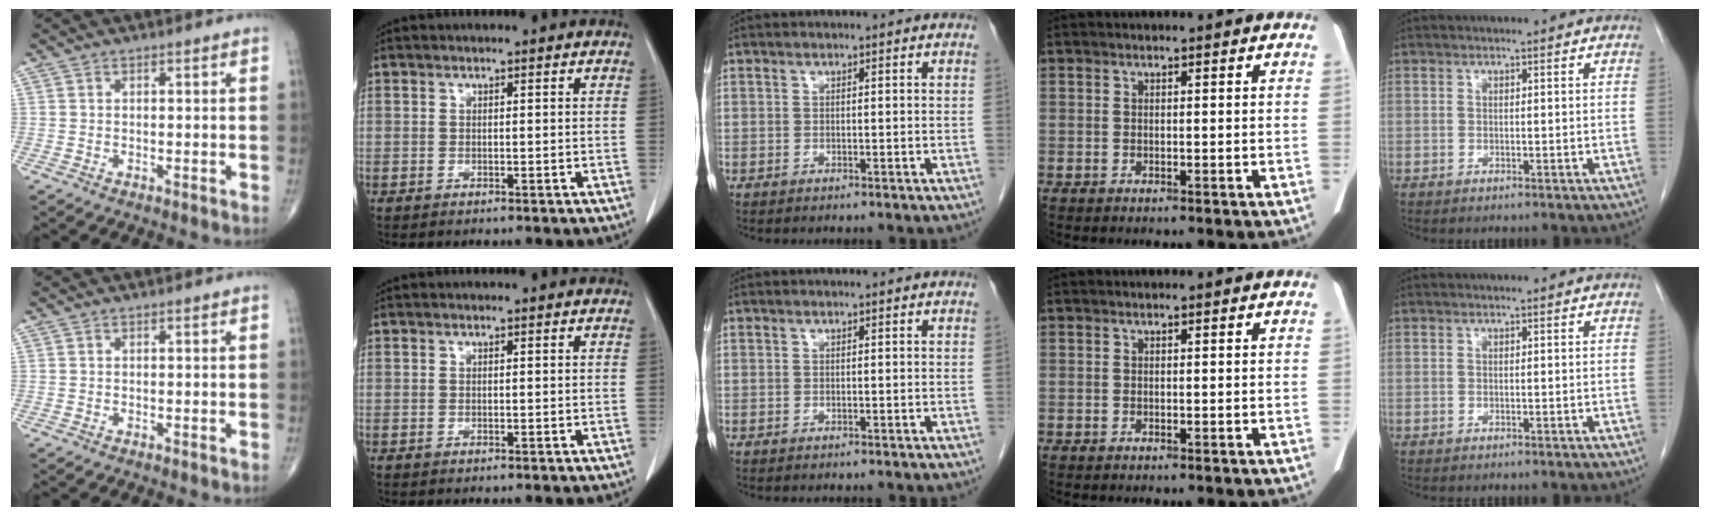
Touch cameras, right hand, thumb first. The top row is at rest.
{}